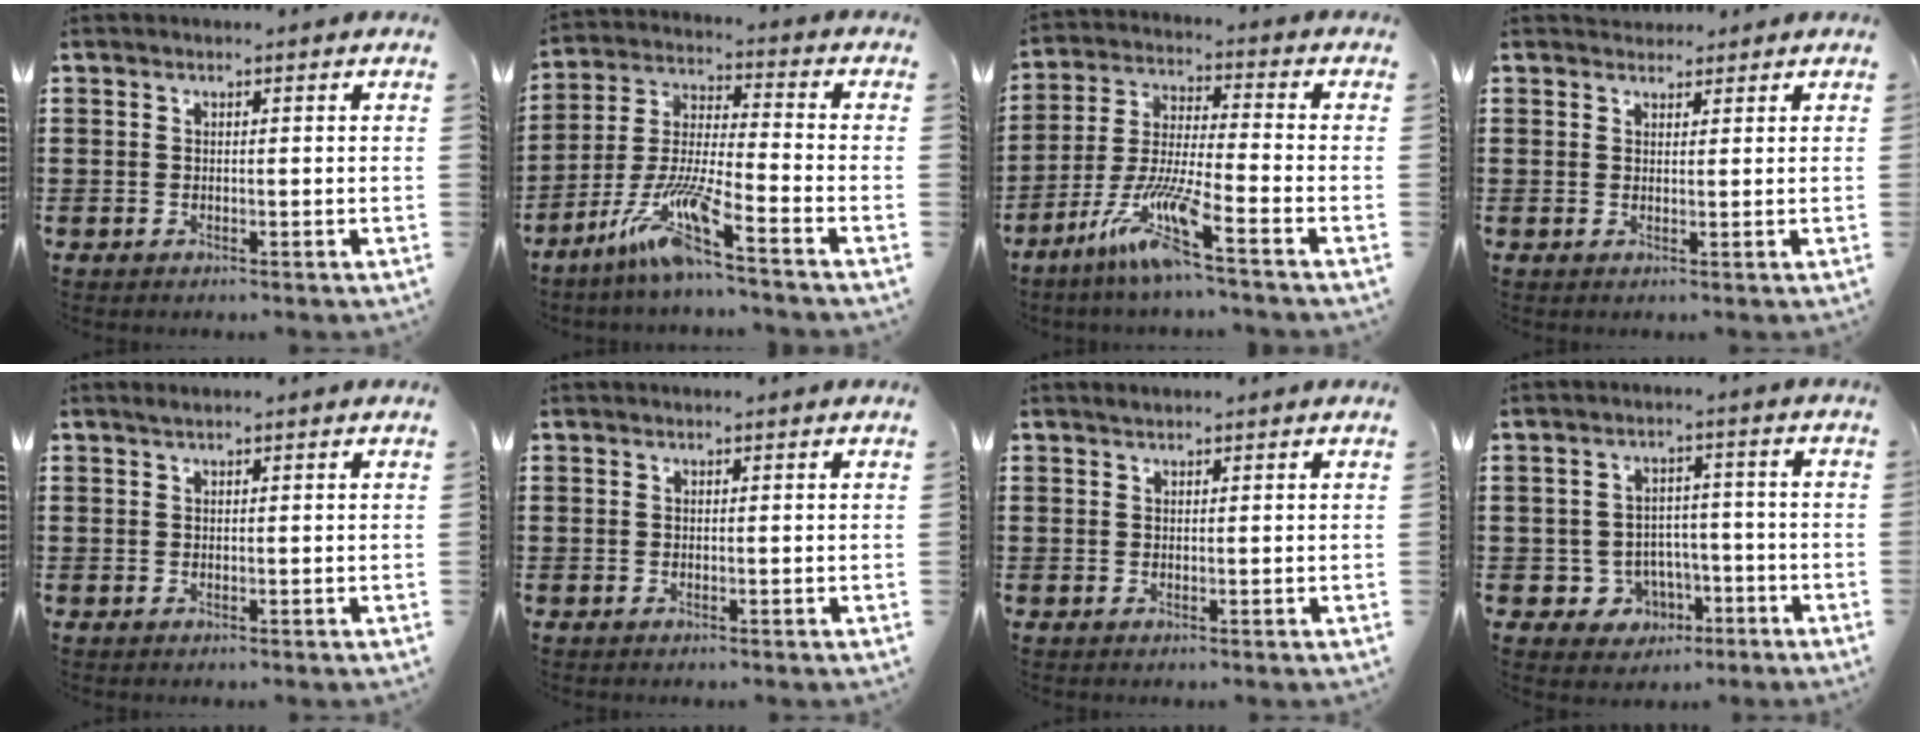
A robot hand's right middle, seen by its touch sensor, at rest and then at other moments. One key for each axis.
{"total": 10.6, "fx": -7.4, "fy": 0.5, "fz": 7.6, "tx": -0.174, "ty": -0.016, "tz": -0.152}
{"total": 9.9, "fx": -6.4, "fy": 0.6, "fz": 7.6, "tx": -0.163, "ty": -0.012, "tz": -0.128}
{"total": 1.8, "fx": 1.6, "fy": 0.9, "fz": -0.2, "tx": 0.008, "ty": 0.002, "tz": 0.030}
{"total": 0.6, "fx": 0.5, "fy": 0.1, "fz": 0.4, "tx": -0.008, "ty": 0.002, "tz": 0.008}
{"total": 0.0}
{"total": 0.5, "fx": 0.5, "fy": 0.2, "fz": 0.1, "tx": -0.003, "ty": 0.001, "tz": 0.009}
{"total": 4.7, "fx": -2.2, "fy": 4.0, "fz": 1.2, "tx": -0.034, "ty": 0.011, "tz": -0.042}